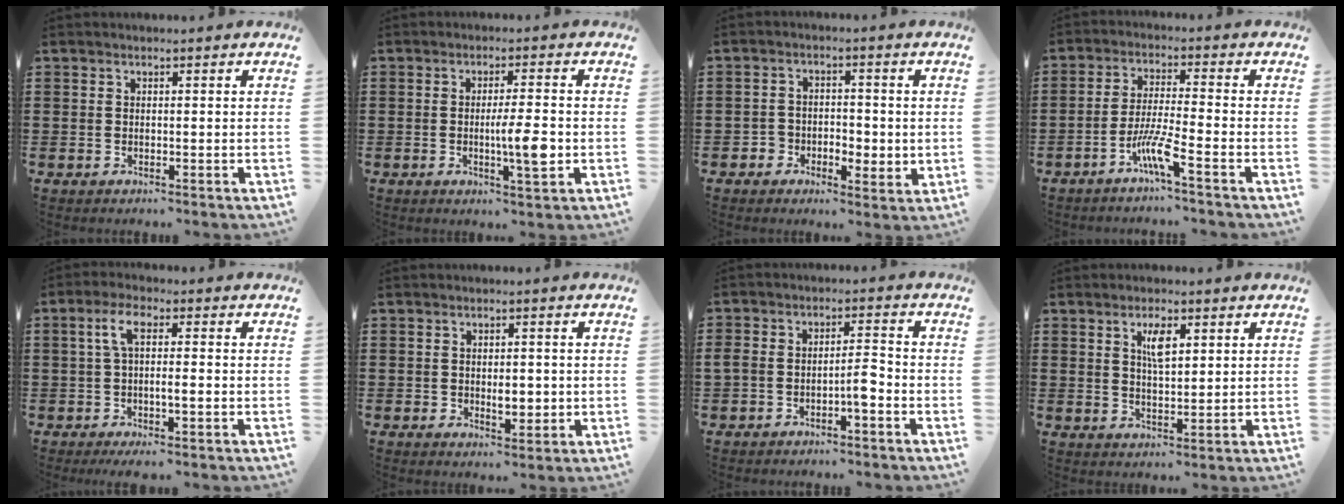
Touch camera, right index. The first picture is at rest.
{"total": 6.1, "force": [-1.0, 0.7, 6.0], "torque": [-0.107, -0.008, -0.020]}
{"total": 3.1, "force": [-0.9, 2.8, 0.9], "torque": [-0.029, 0.008, -0.021]}
{"total": 6.5, "force": [-4.0, 0.0, 5.1], "torque": [-0.113, -0.011, -0.078]}
{"total": 4.7, "force": [-0.5, 0.9, 4.6], "torque": [-0.092, 0.007, -0.016]}
{"total": 3.1, "force": [-0.3, 1.9, 2.5], "torque": [-0.042, 0.001, -0.008]}
{"total": 4.4, "force": [-2.1, 1.8, 3.4], "torque": [-0.061, 0.012, -0.041]}
{"total": 3.9, "force": [1.7, 1.4, 3.2], "torque": [-0.054, 0.000, 0.024]}